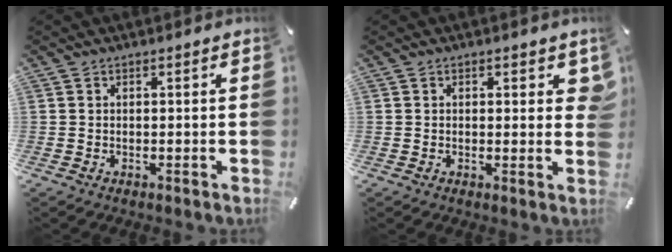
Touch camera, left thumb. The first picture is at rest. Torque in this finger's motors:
{"motor_torque": [0.24, -0.09, 0.04, 0.04, 0.01]}